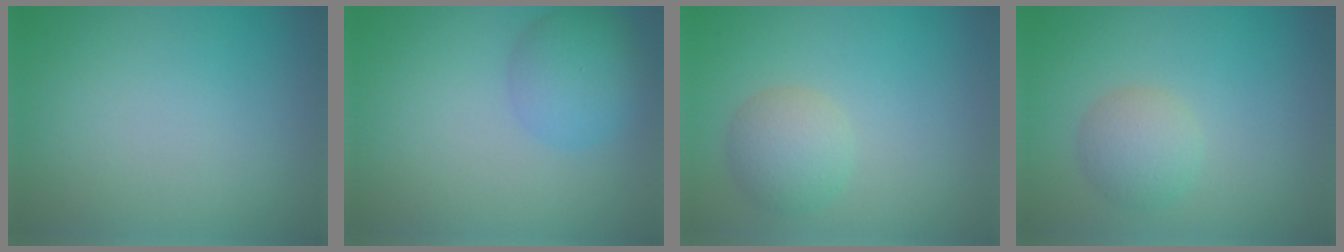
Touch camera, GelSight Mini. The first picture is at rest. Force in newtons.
{"total": 3.8, "press": 3.8, "slide": 0.1}
{"total": 3.0, "press": 3.0, "slide": 0.1}
{"total": 2.7, "press": 2.7, "slide": 0.2}